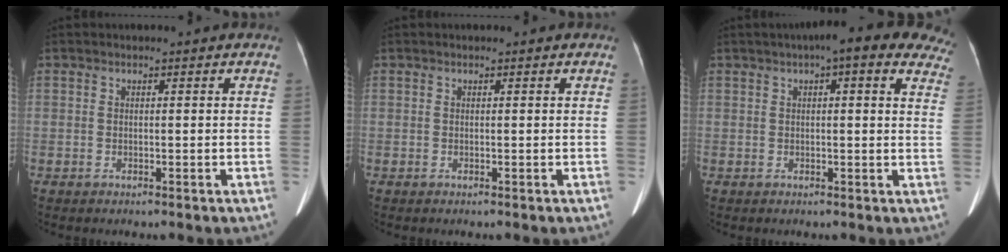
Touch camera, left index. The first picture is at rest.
{"total": 0.0}
{"total": 14.4, "force": [10.4, 3.5, 9.3], "torque": [-0.101, 0.027, 0.101]}